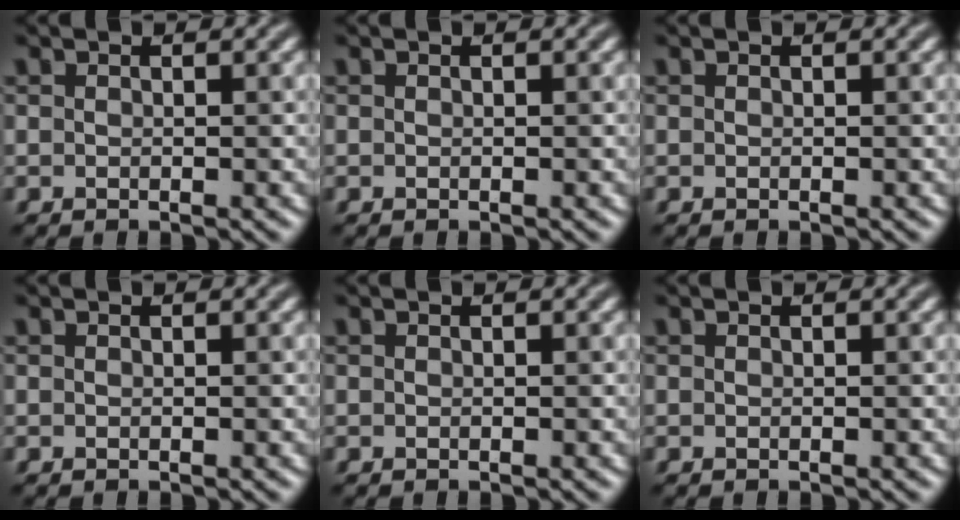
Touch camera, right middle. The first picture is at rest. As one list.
[{"total": 0.0}, {"total": 0.0}, {"total": 0.0}, {"total": 0.0}, {"total": 0.0}]